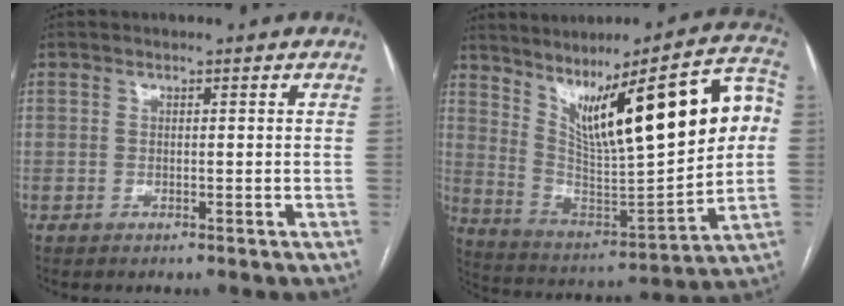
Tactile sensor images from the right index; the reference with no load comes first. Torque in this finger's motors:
{"motor_torque": [1.26, 0.88, 1.05, 0.21]}